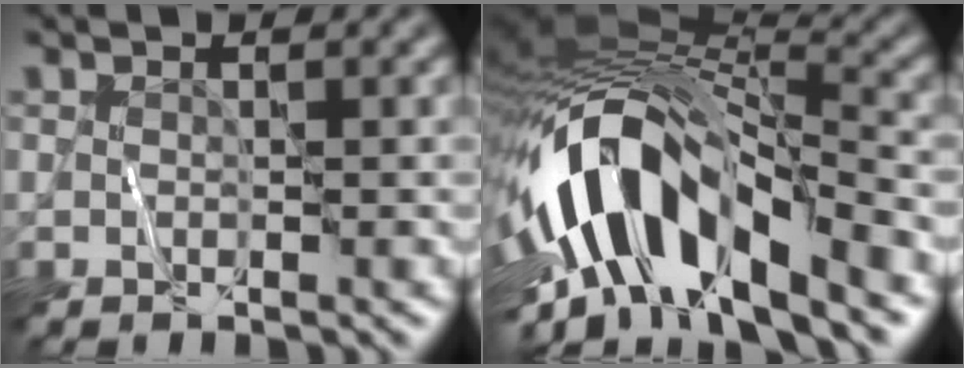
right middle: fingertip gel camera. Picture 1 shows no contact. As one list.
[{"total": 13.4, "force": [-4.9, 5.4, 11.2], "torque": [-0.200, 0.005, -0.087]}]